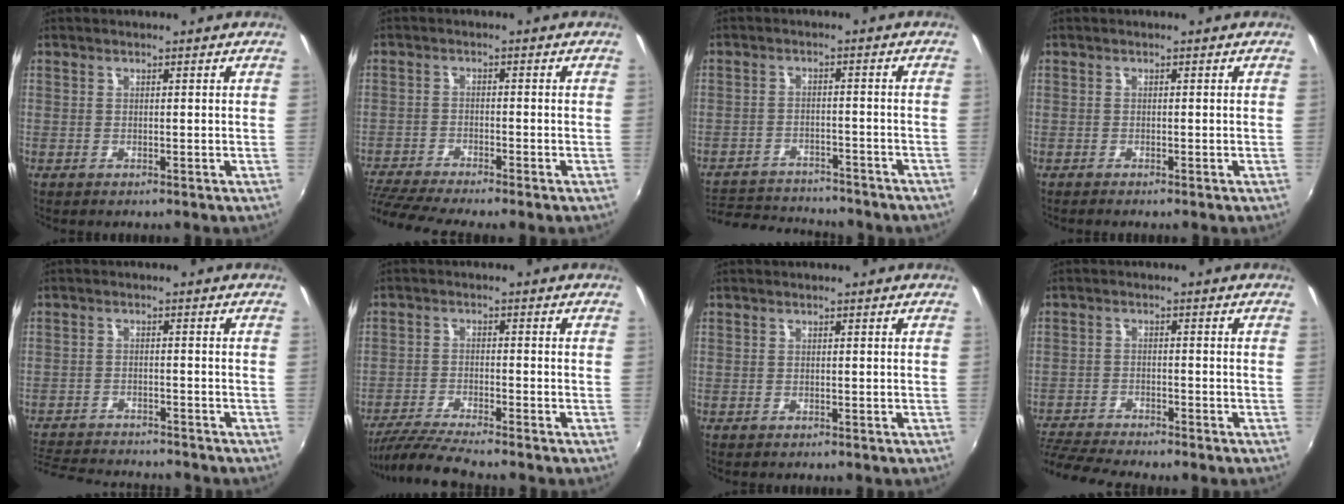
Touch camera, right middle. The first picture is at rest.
{"total": 9.1, "force": [-8.2, -0.3, 4.0], "torque": [-0.106, -0.030, -0.147]}
{"total": 17.0, "force": [-14.7, 5.5, 6.7], "torque": [-0.148, -0.007, -0.201]}
{"total": 0.7, "force": [-0.7, 0.1, 0.2], "torque": [-0.005, -0.006, -0.014]}
{"total": 12.7, "force": [-11.5, 3.0, 4.5], "torque": [-0.112, -0.010, -0.178]}
{"total": 8.0, "force": [-7.3, -0.4, 3.2], "torque": [-0.086, -0.016, -0.137]}
{"total": 0.0}
{"total": 9.4, "force": [-8.7, 1.0, 3.5], "torque": [-0.095, -0.020, -0.153]}